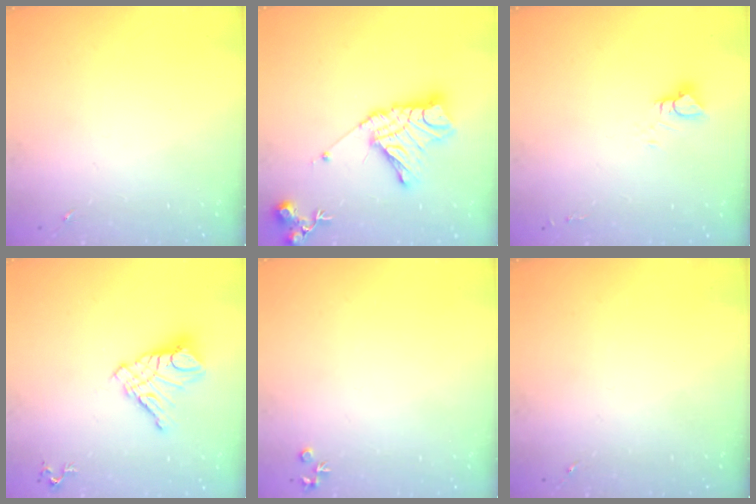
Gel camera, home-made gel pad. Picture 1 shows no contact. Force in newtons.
{"total": 17.0, "press": 16.9, "slide": 1.3}
{"total": 4.5, "press": 4.5, "slide": 0.4}
{"total": 12.8, "press": 12.7, "slide": 1.4}
{"total": 4.0, "press": 4.0, "slide": 0.6}
{"total": 0.0}